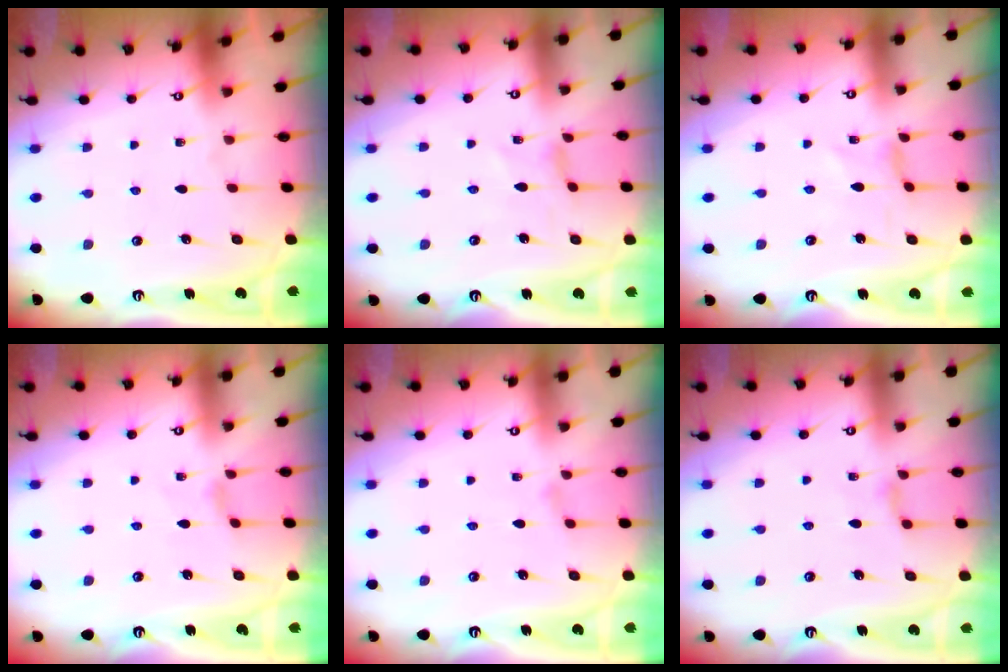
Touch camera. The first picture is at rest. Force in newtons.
{"total": 1.4, "press": 1.4, "slide": 0.3}
{"total": 0.0}
{"total": 0.0}
{"total": 1.2, "press": 1.1, "slide": 0.3}
{"total": 3.3, "press": 3.2, "slide": 0.5}